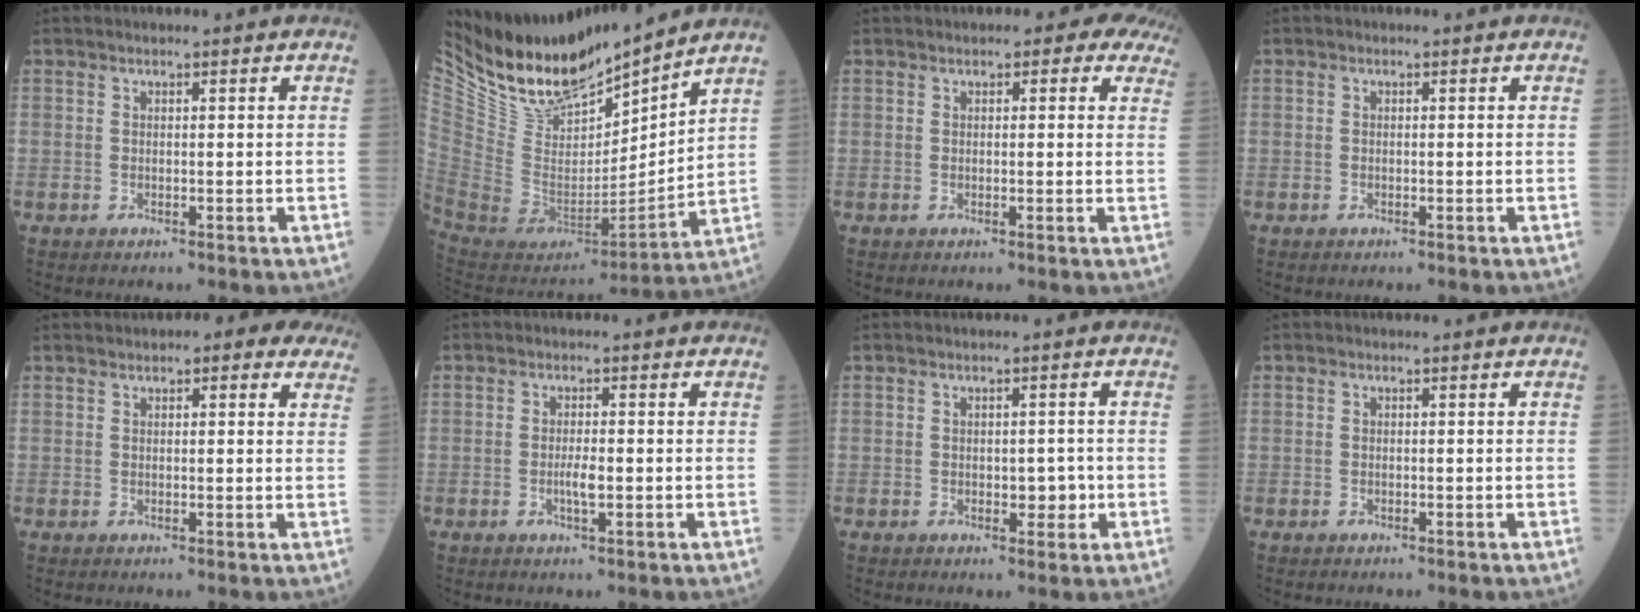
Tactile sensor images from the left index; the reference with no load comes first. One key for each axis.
{"total": 15.0, "fx": 14.4, "fy": 2.2, "fz": 3.6, "tx": -0.087, "ty": -0.021, "tz": 0.287}
{"total": 5.4, "fx": 4.5, "fy": 2.2, "fz": 2.1, "tx": 0.000, "ty": 0.003, "tz": 0.035}
{"total": 0.0}
{"total": 6.2, "fx": 4.9, "fy": 2.2, "fz": 3.1, "tx": -0.021, "ty": 0.016, "tz": 0.047}
{"total": 2.1, "fx": -0.7, "fy": 0.2, "fz": 1.9, "tx": -0.037, "ty": -0.004, "tz": -0.014}
{"total": 2.4, "fx": -0.5, "fy": 1.4, "fz": 1.9, "tx": -0.020, "ty": -0.002, "tz": -0.006}
{"total": 0.0}